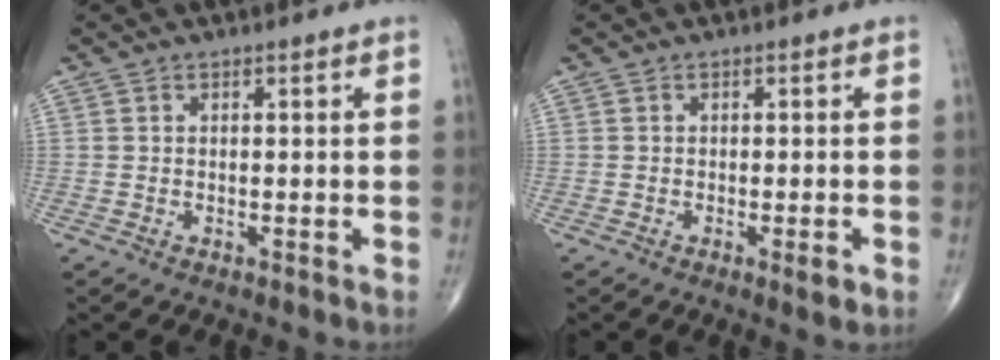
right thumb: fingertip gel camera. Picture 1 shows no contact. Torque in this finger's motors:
{"motor_torque": [0.45, 0.67, 0.32, -0.22, 0.09]}